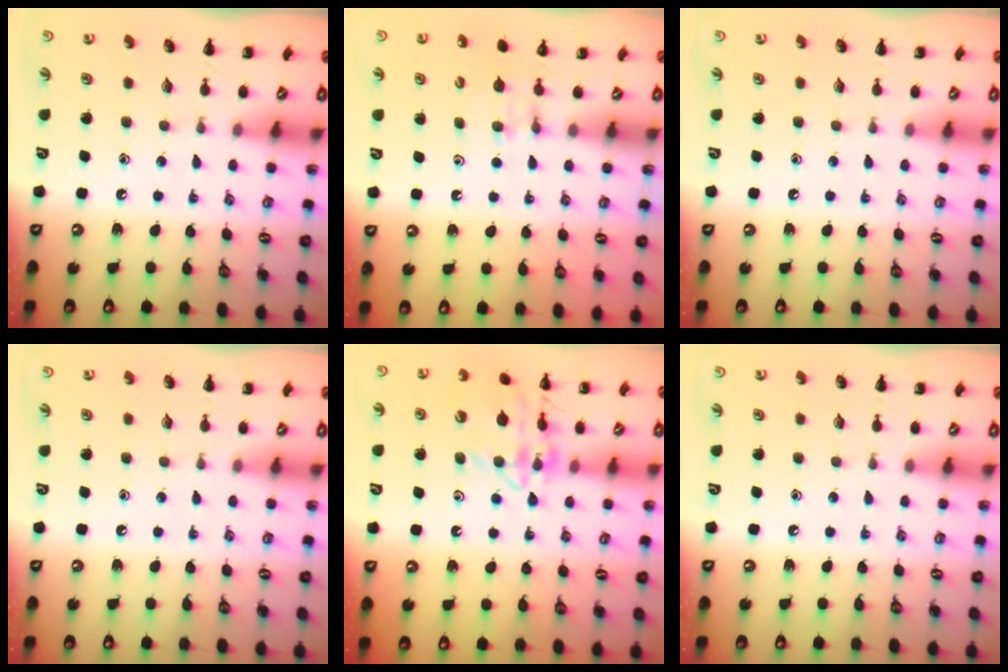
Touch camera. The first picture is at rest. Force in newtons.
{"total": 5.3, "press": 5.1, "slide": 1.5}
{"total": 0.0}
{"total": 0.0}
{"total": 14.5, "press": 14.4, "slide": 1.2}
{"total": 0.0}